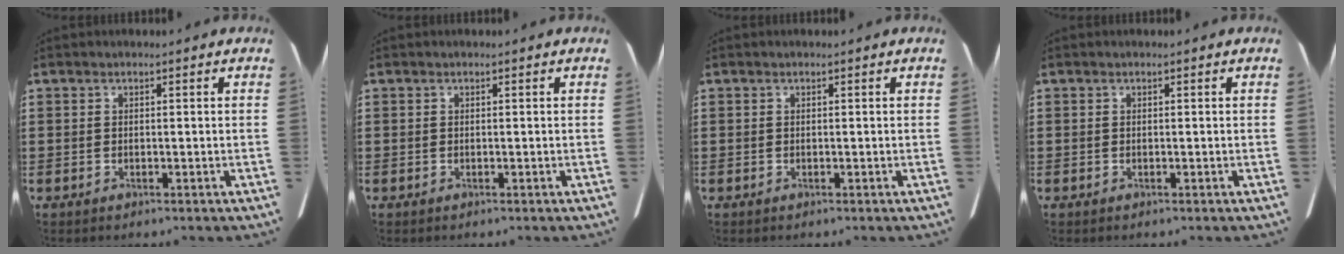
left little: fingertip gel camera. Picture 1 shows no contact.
{"total": 0.0}
{"total": 0.0}
{"total": 0.0}